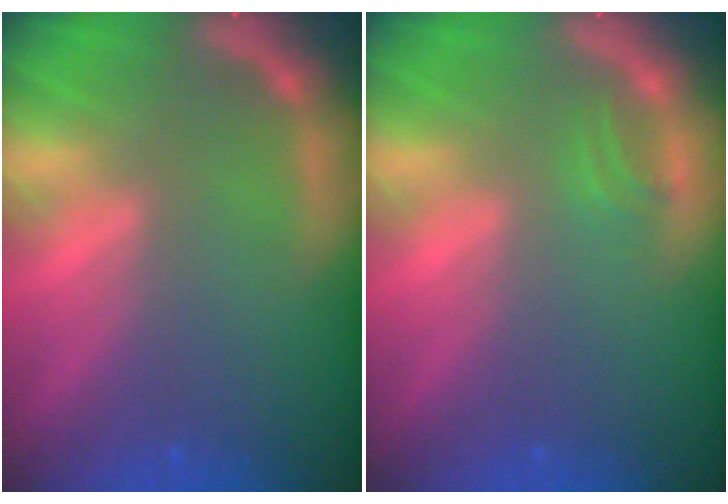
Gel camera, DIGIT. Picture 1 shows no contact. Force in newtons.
{"total": 0.9}